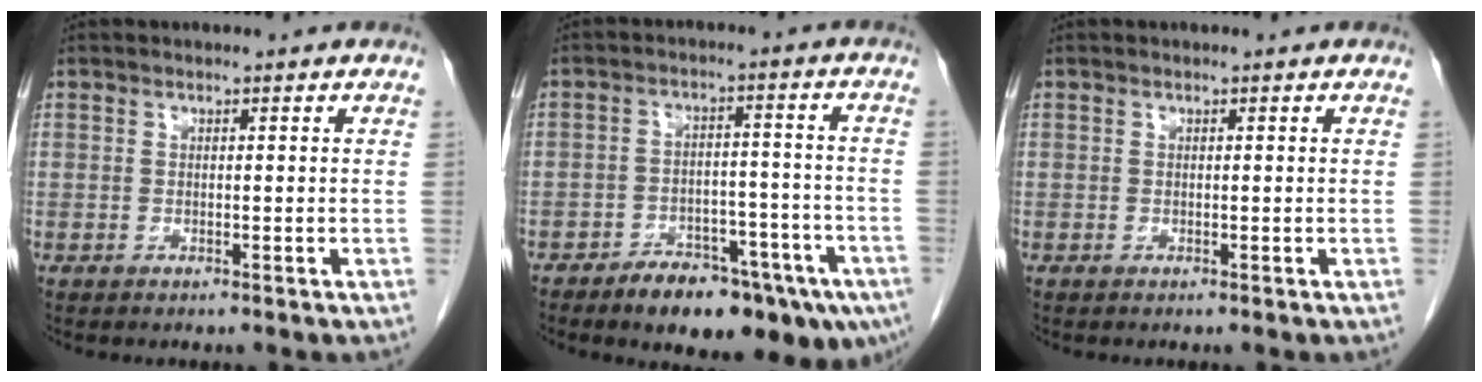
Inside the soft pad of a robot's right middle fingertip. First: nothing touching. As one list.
[{"total": 14.8, "force": [-10.1, 5.4, 9.5], "torque": [-0.081, 0.024, -0.141]}, {"total": 0.0}]